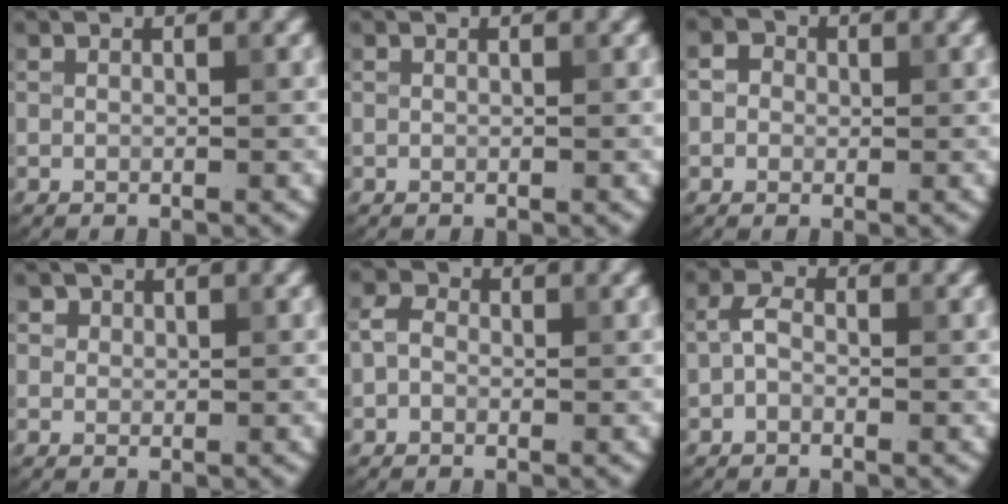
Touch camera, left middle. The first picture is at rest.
{"total": 0.0}
{"total": 2.2, "force": [0.5, 2.0, 1.0], "torque": [0.000, 0.007, -0.009]}
{"total": 1.9, "force": [1.1, 1.4, 0.5], "torque": [-0.011, -0.004, 0.019]}
{"total": 1.8, "force": [-0.4, 1.4, 1.0], "torque": [-0.018, 0.005, -0.017]}
{"total": 1.7, "force": [-0.6, 1.1, 1.1], "torque": [-0.024, 0.007, -0.017]}